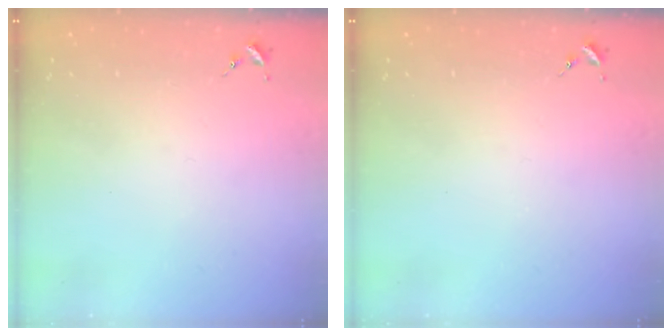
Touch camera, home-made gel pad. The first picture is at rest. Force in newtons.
{"total": 0.0}